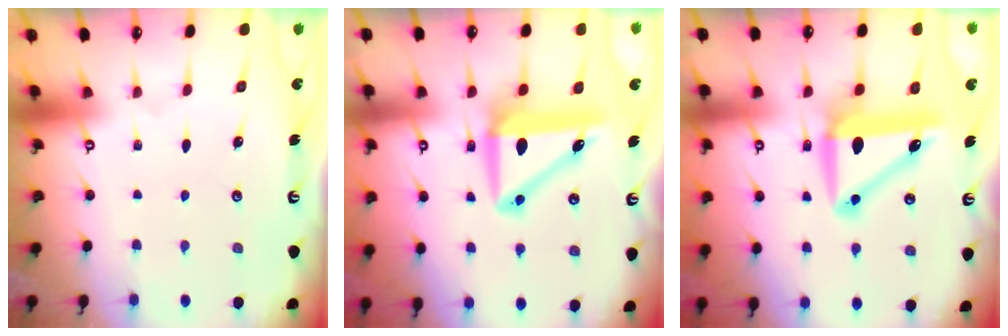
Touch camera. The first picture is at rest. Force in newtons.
{"total": 10.4, "press": 10.1, "slide": 2.4}
{"total": 10.2, "press": 9.9, "slide": 2.4}